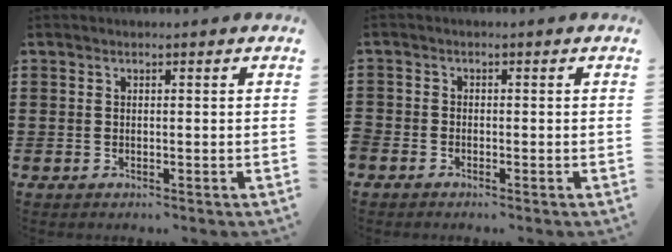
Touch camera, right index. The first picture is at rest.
{"total": 1.0, "force": [-0.9, 0.4, 0.0], "torque": [-0.002, -0.001, -0.019]}